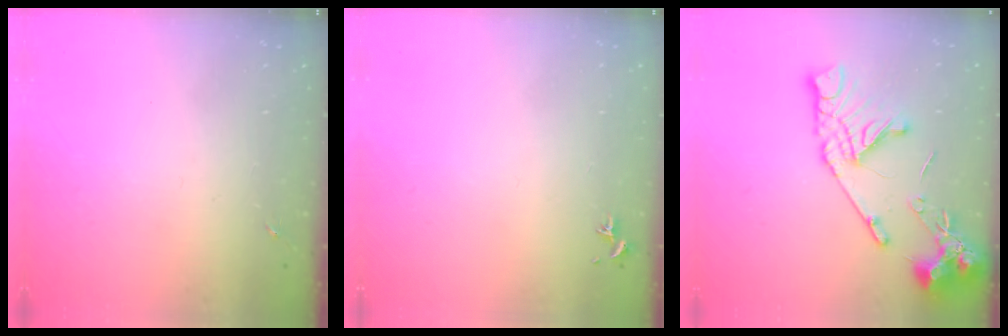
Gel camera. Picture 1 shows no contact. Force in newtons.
{"total": 0.8, "press": 0.7, "slide": 0.3}
{"total": 16.8, "press": 16.6, "slide": 1.9}